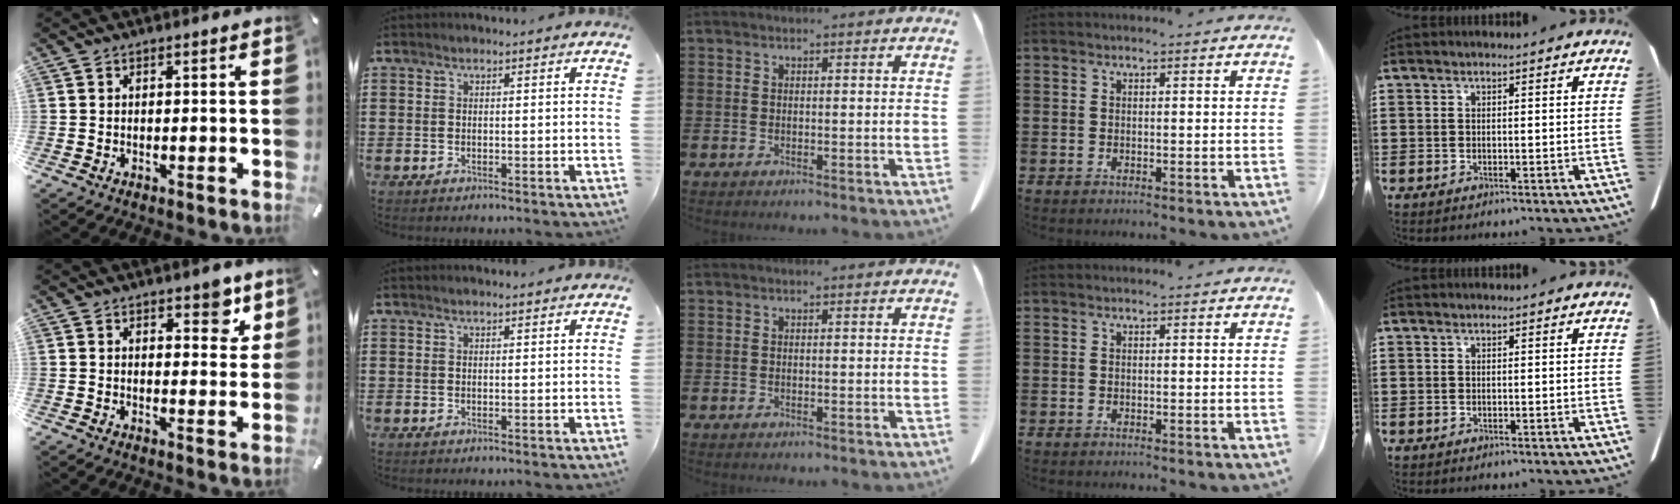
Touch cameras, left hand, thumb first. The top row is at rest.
{"thumb": {"total": 5.7, "force": [3.8, 3.1, 3.0], "torque": [-0.015, -0.024, 0.057]}, "index": {"total": 0.6, "force": [0.5, 0.1, 0.3], "torque": [-0.007, -0.001, 0.010]}}